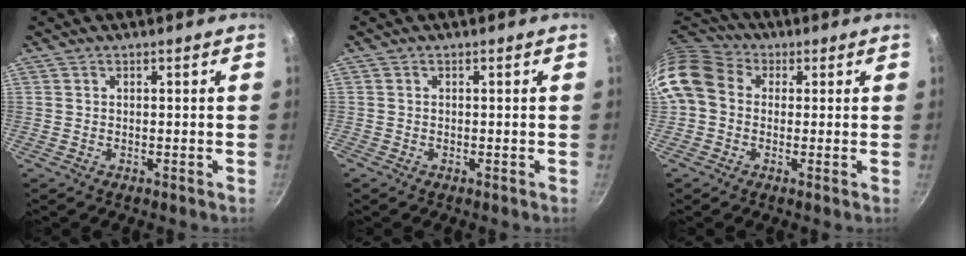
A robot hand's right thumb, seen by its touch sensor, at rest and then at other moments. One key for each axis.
{"total": 0.0}
{"total": 11.3, "fx": 1.2, "fy": 9.2, "fz": 6.4, "tx": -0.105, "ty": 0.024, "tz": 0.002}